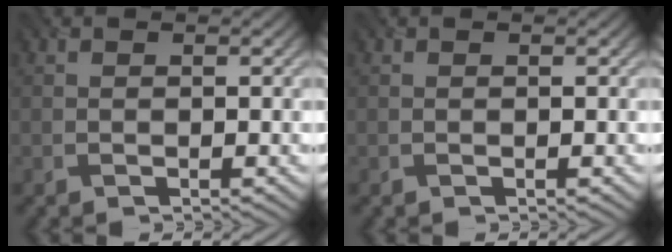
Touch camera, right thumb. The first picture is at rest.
{"total": 0.0}